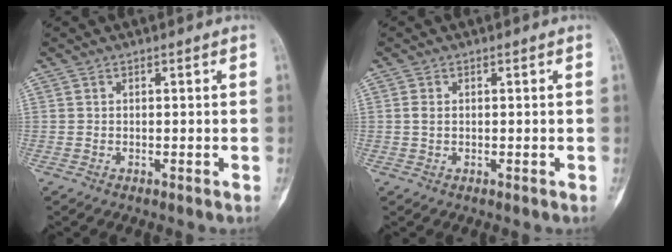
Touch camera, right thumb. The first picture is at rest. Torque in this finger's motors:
{"motor_torque": [0.28, 0.29, 0.10, -0.17, 0.06]}